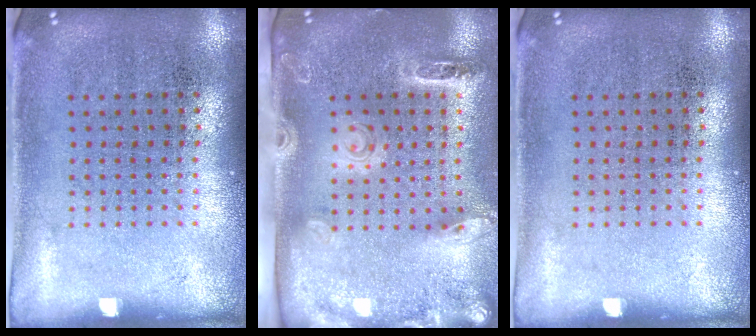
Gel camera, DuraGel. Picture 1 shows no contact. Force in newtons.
{"total": 2.7, "press": 2.0, "slide": 1.8}
{"total": 0.0}